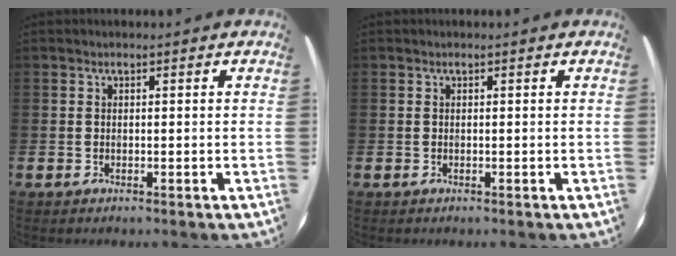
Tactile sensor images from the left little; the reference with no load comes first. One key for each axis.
{"total": 0.0}